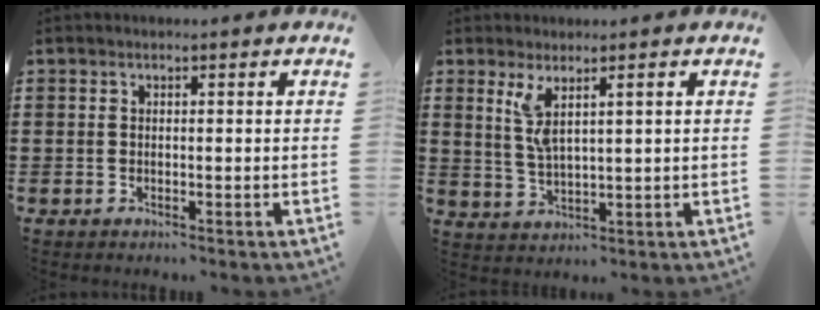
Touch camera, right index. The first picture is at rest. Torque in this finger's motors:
{"motor_torque": [-0.01, 0.18, 0.33, 0.06]}